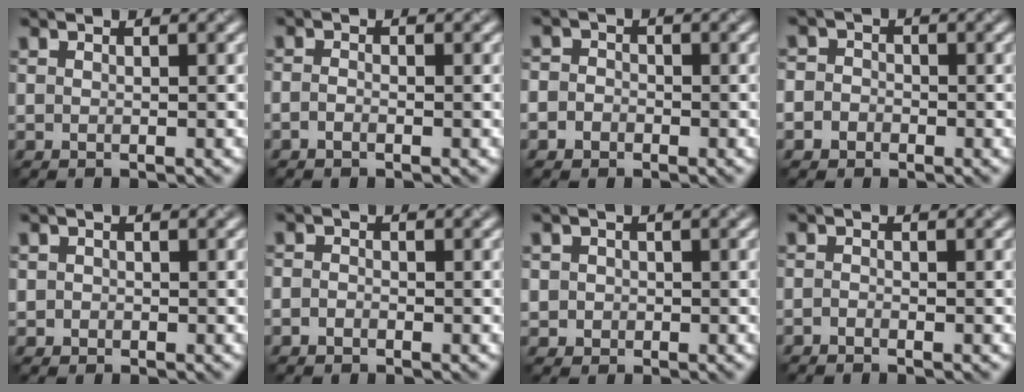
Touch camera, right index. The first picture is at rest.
{"total": 0.8, "force": [-0.5, 0.4, 0.6], "torque": [-0.011, -0.001, -0.012]}
{"total": 2.5, "force": [-0.8, 2.2, 0.8], "torque": [0.009, 0.011, -0.031]}
{"total": 2.9, "force": [-1.0, 2.6, 0.9], "torque": [0.009, 0.011, -0.039]}
{"total": 0.8, "force": [-0.1, 0.8, 0.0], "torque": [0.009, -0.004, -0.003]}
{"total": 1.1, "force": [-0.6, 0.8, 0.4], "torque": [-0.003, 0.000, -0.014]}
{"total": 1.7, "force": [0.1, 1.6, 0.3], "torque": [0.015, 0.001, -0.001]}
{"total": 0.7, "force": [-0.6, 0.2, 0.3], "torque": [-0.003, -0.001, -0.014]}